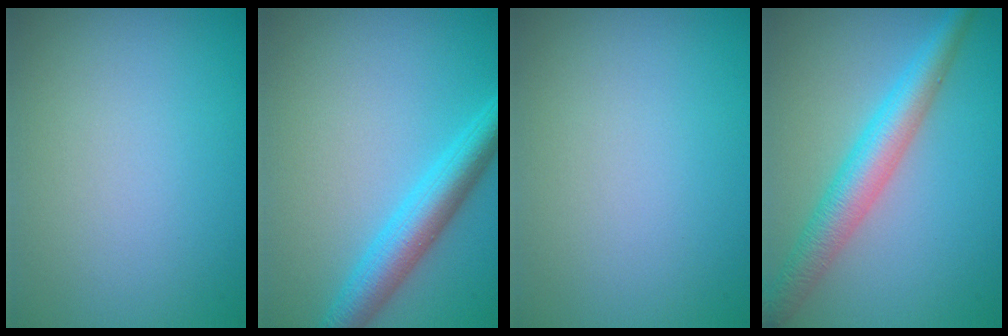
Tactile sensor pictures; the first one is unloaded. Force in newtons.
{"total": 4.8, "press": 4.8, "slide": 0.1}
{"total": 0.0}
{"total": 4.9, "press": 4.9, "slide": 0.1}